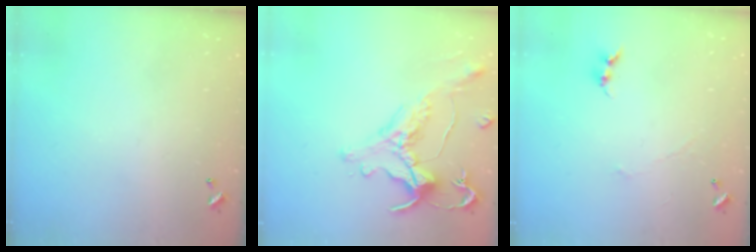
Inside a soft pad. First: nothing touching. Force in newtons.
{"total": 0.7, "press": 0.1, "slide": 0.7}
{"total": 0.7, "press": 0.4, "slide": 0.6}